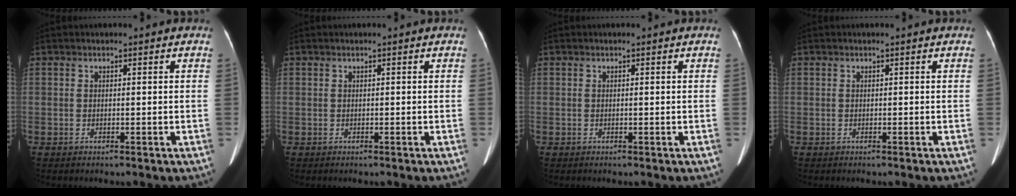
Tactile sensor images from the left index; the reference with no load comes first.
{"total": 0.0}
{"total": 0.0}
{"total": 0.0}